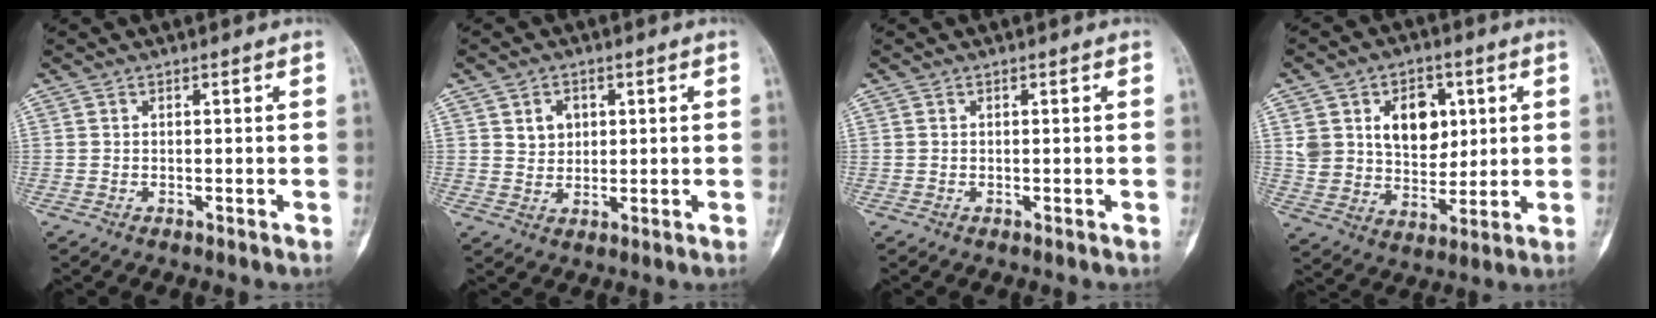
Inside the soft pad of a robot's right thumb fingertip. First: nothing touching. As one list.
[{"total": 4.2, "force": [1.5, 3.4, 2.0], "torque": [-0.012, -0.007, 0.026]}, {"total": 0.0}, {"total": 14.2, "force": [4.3, 10.3, 8.7], "torque": [-0.088, -0.018, 0.084]}]